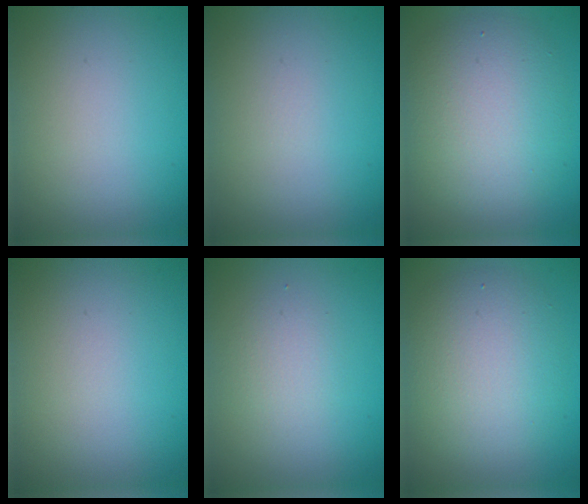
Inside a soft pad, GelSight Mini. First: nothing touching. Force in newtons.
{"total": 0.0}
{"total": 6.7, "press": 6.7, "slide": 0.2}
{"total": 0.0}
{"total": 1.7, "press": 1.7, "slide": 0.1}
{"total": 5.7, "press": 5.7, "slide": 0.5}